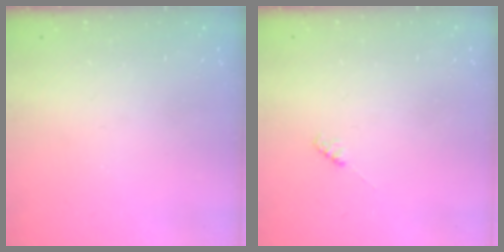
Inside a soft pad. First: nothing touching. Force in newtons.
{"total": 2.3, "press": 2.2, "slide": 0.5}